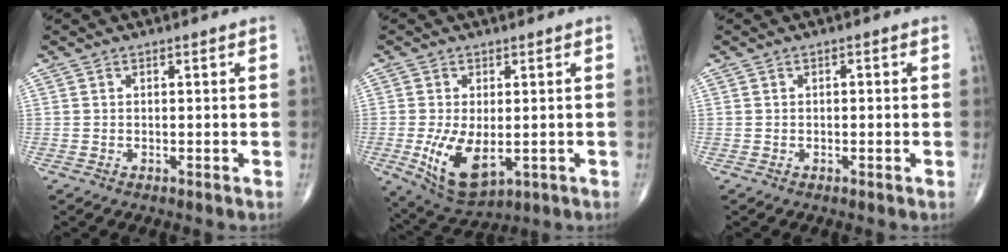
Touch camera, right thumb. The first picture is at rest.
{"total": 9.9, "force": [-1.8, 5.1, 8.3], "torque": [-0.147, -0.019, -0.015]}
{"total": 0.5, "force": [0.0, 0.3, 0.5], "torque": [-0.004, 0.001, -0.001]}